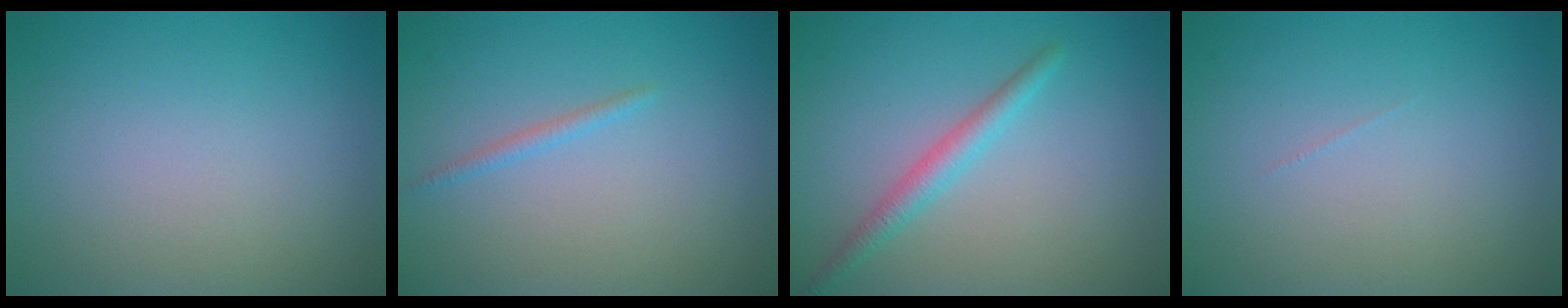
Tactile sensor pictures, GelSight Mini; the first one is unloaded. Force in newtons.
{"total": 0.8, "press": 0.8, "slide": 0.1}
{"total": 2.2, "press": 2.2, "slide": 0.1}
{"total": 0.0}